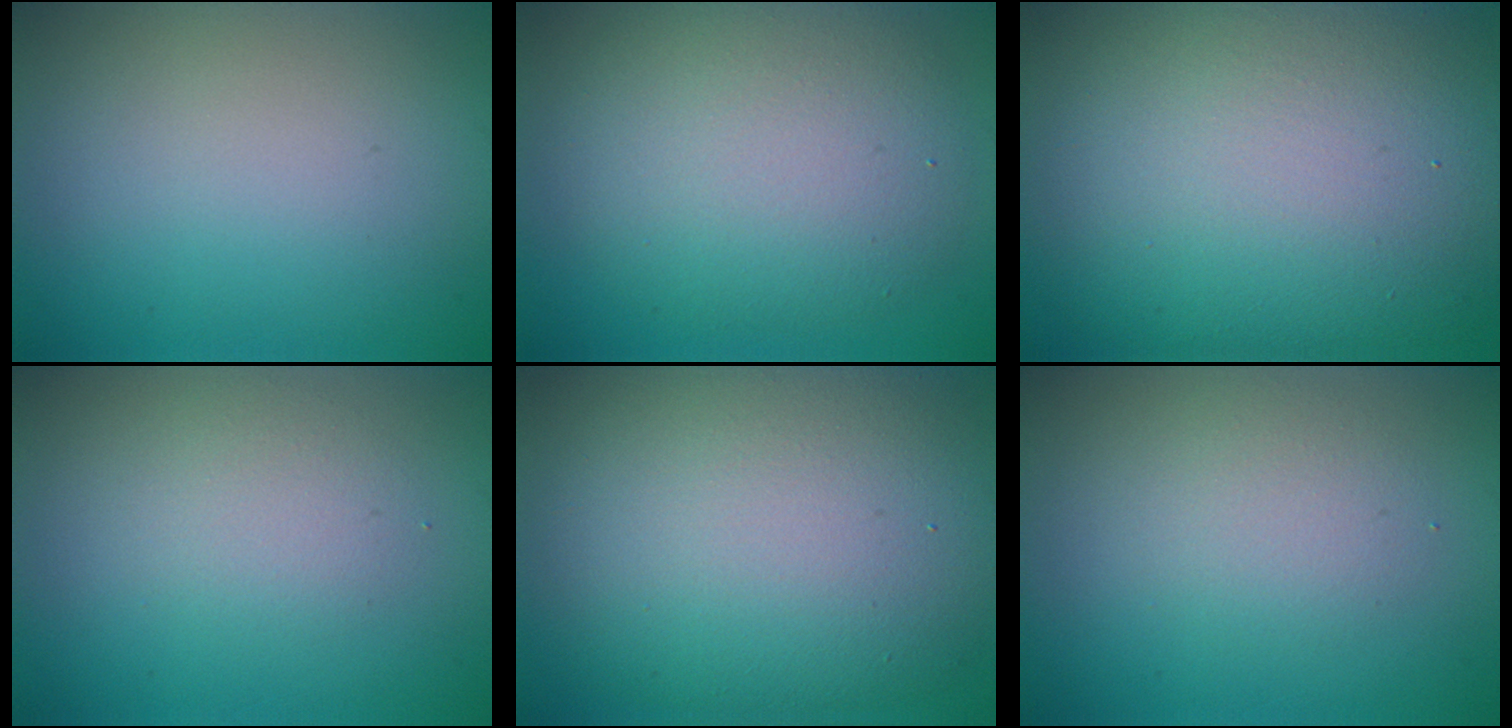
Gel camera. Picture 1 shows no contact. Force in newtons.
{"total": 6.7, "press": 6.7, "slide": 0.5}
{"total": 16.3, "press": 16.2, "slide": 1.1}
{"total": 2.1, "press": 2.1, "slide": 0.1}
{"total": 12.8, "press": 12.8, "slide": 0.7}
{"total": 2.4, "press": 2.4, "slide": 0.2}